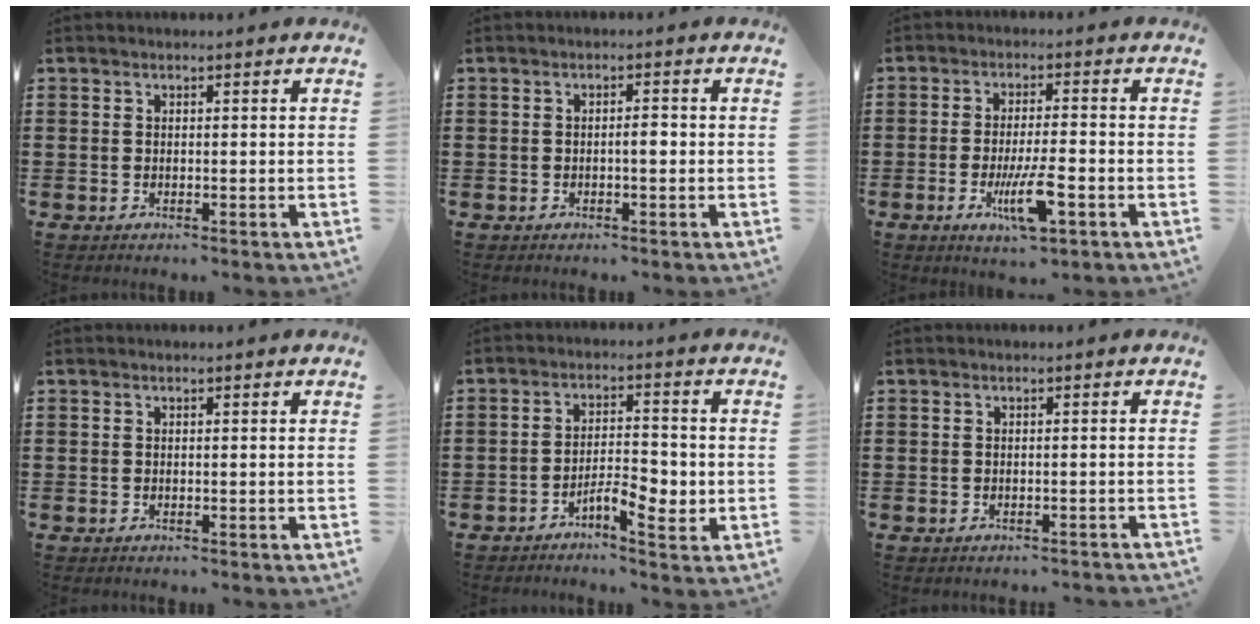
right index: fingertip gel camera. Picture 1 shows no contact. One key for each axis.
{"total": 1.6, "fx": -0.3, "fy": 0.4, "fz": 1.5, "tx": -0.028, "ty": 0.002, "tz": -0.007}
{"total": 7.8, "fx": -3.0, "fy": 1.7, "fz": 7.0, "tx": -0.137, "ty": -0.011, "tz": -0.053}
{"total": 0.0}
{"total": 5.4, "fx": -2.6, "fy": 2.0, "fz": 4.3, "tx": -0.071, "ty": 0.009, "tz": -0.047}
{"total": 0.7, "fx": -0.6, "fy": 0.0, "fz": 0.3, "tx": -0.009, "ty": -0.003, "tz": -0.012}